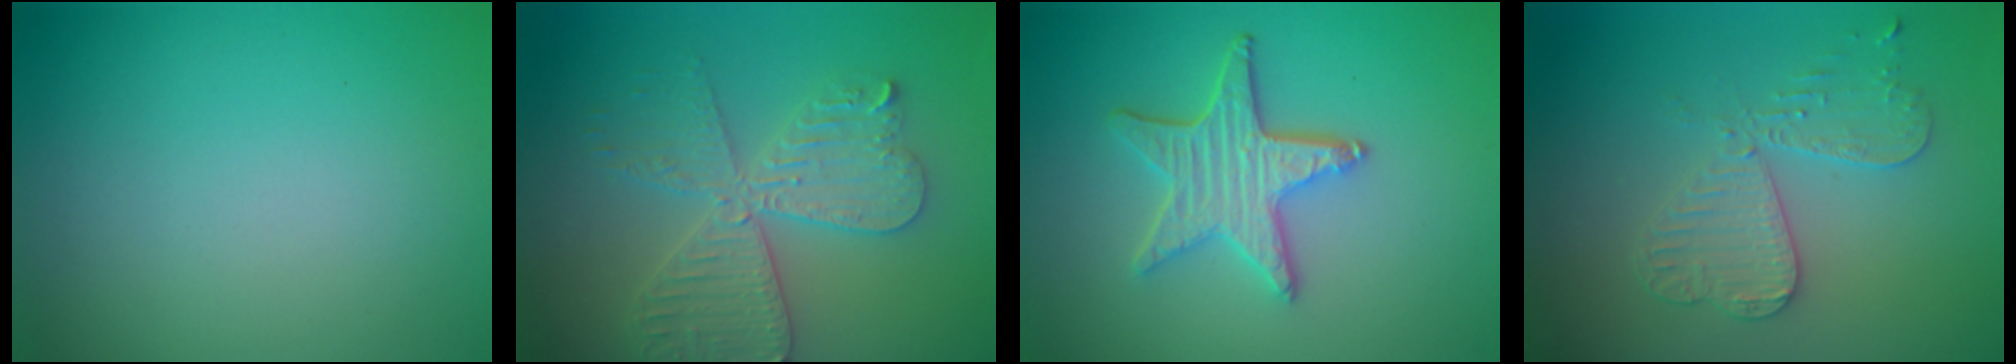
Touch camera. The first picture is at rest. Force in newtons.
{"total": 4.8, "press": 4.7, "slide": 0.7}
{"total": 4.4, "press": 3.7, "slide": 2.3}
{"total": 3.3, "press": 3.2, "slide": 0.8}